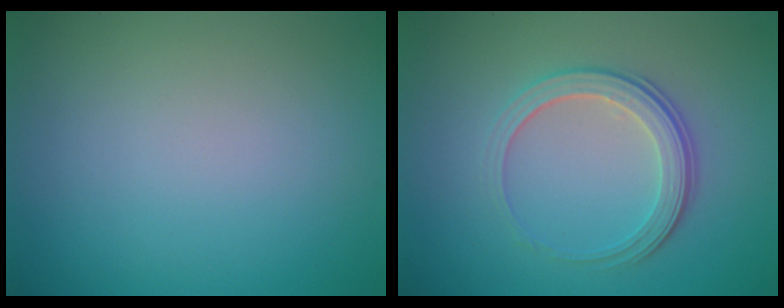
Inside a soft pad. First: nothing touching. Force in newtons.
{"total": 3.4, "press": 2.7, "slide": 2.1}